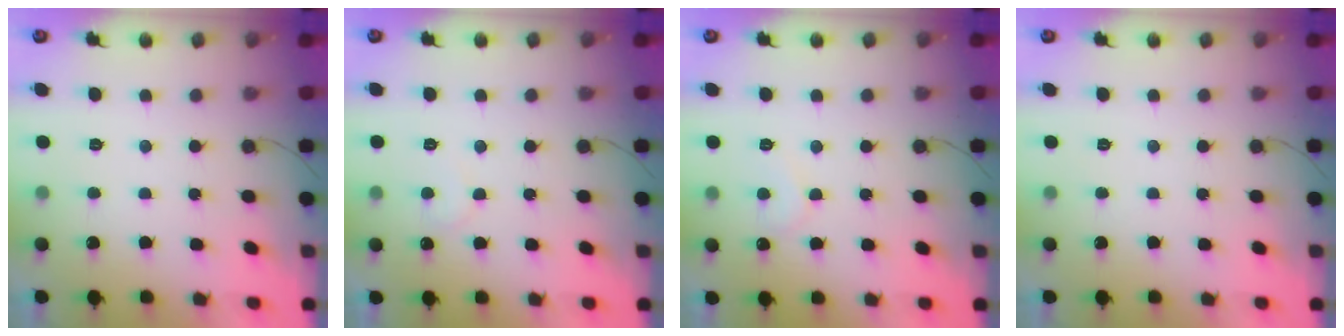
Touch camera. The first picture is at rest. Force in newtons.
{"total": 4.0, "press": 4.0, "slide": 0.2}
{"total": 5.5, "press": 5.5, "slide": 0.4}
{"total": 0.0}